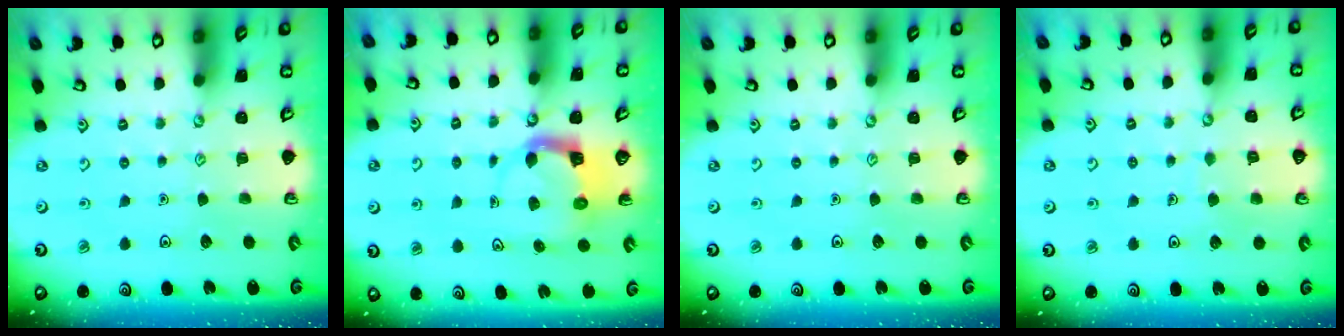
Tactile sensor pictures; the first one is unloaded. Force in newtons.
{"total": 3.8, "press": 3.7, "slide": 0.7}
{"total": 0.0}
{"total": 2.9, "press": 2.9, "slide": 0.2}